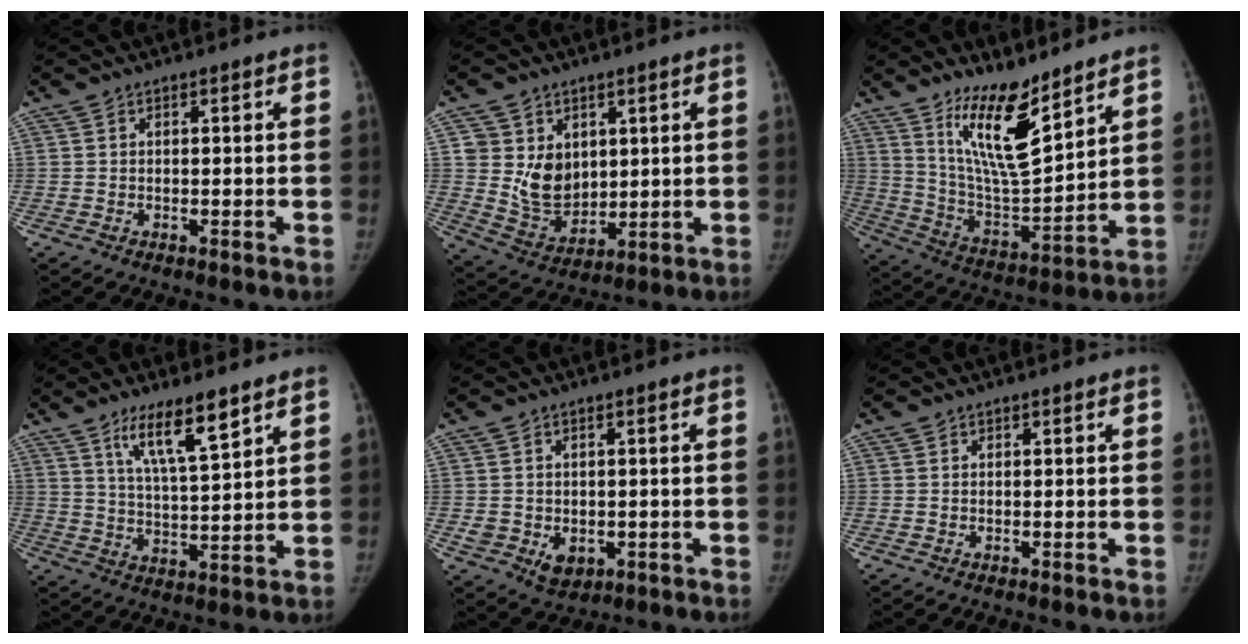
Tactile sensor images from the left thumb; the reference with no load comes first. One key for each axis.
{"total": 10.0, "fx": 2.7, "fy": 7.9, "fz": 5.4, "tx": -0.054, "ty": -0.027, "tz": 0.068}
{"total": 15.4, "fx": 10.4, "fy": 4.2, "fz": 10.7, "tx": -0.158, "ty": -0.084, "tz": 0.200}
{"total": 10.2, "fx": 6.5, "fy": 1.7, "fz": 7.6, "tx": -0.128, "ty": -0.039, "tz": 0.122}
{"total": 5.5, "fx": -1.2, "fy": 4.3, "fz": 3.1, "tx": -0.036, "ty": 0.000, "tz": -0.004}
{"total": 0.0}